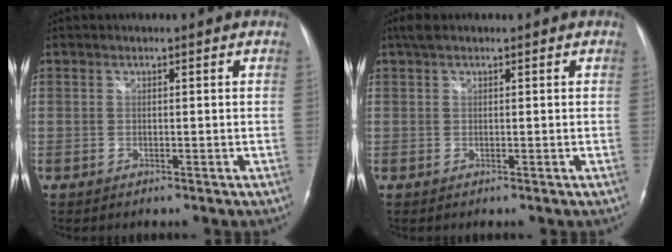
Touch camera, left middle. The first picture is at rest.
{"total": 2.2, "force": [1.6, 0.8, 1.3], "torque": [-0.030, 0.020, 0.030]}